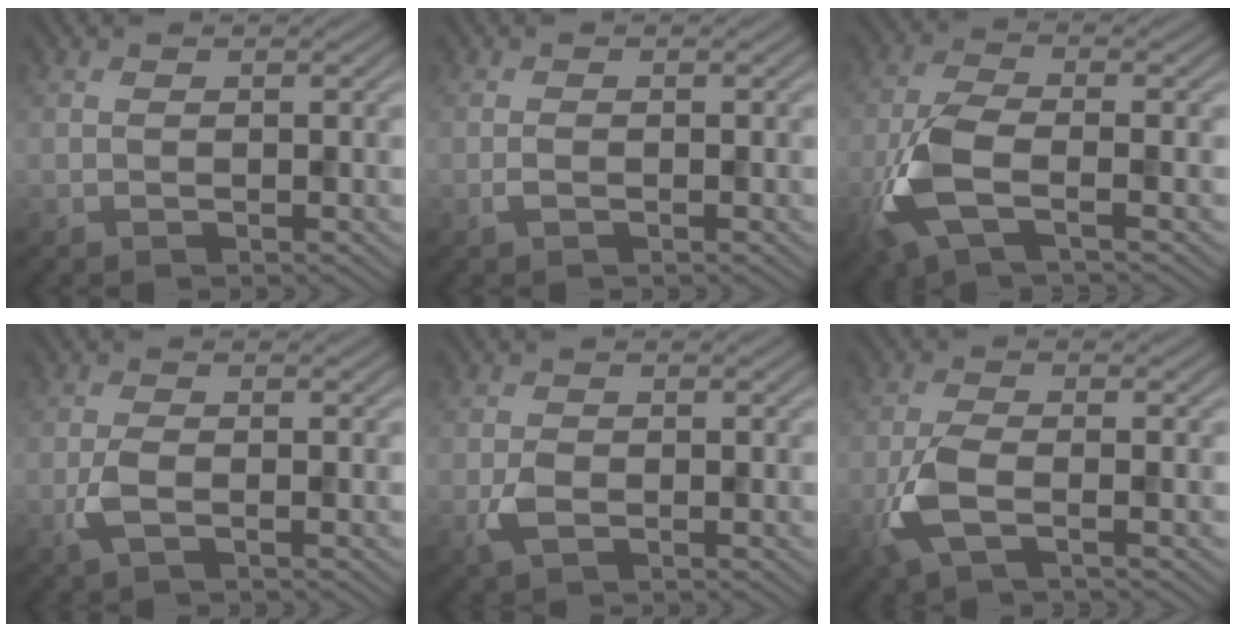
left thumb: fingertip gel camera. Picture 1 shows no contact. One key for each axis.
{"total": 0.8, "fx": -0.3, "fy": 0.3, "fz": 0.7, "tx": -0.017, "ty": 0.002, "tz": -0.008}
{"total": 7.8, "fx": -2.6, "fy": 3.1, "fz": 6.6, "tx": -0.168, "ty": -0.007, "tz": -0.067}
{"total": 2.6, "fx": -0.9, "fy": 1.0, "fz": 2.2, "tx": -0.057, "ty": -0.001, "tz": -0.025}
{"total": 2.3, "fx": -0.6, "fy": 1.4, "fz": 1.7, "tx": -0.037, "ty": -0.002, "tz": -0.014}
{"total": 5.1, "fx": -1.7, "fy": 2.0, "fz": 4.4, "tx": -0.110, "ty": -0.003, "tz": -0.045}